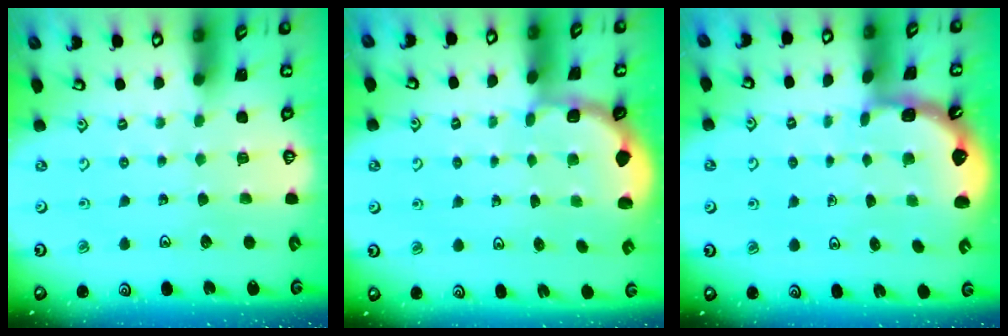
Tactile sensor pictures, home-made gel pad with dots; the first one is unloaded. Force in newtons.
{"total": 1.8, "press": 1.6, "slide": 0.7}
{"total": 1.4, "press": 1.3, "slide": 0.1}